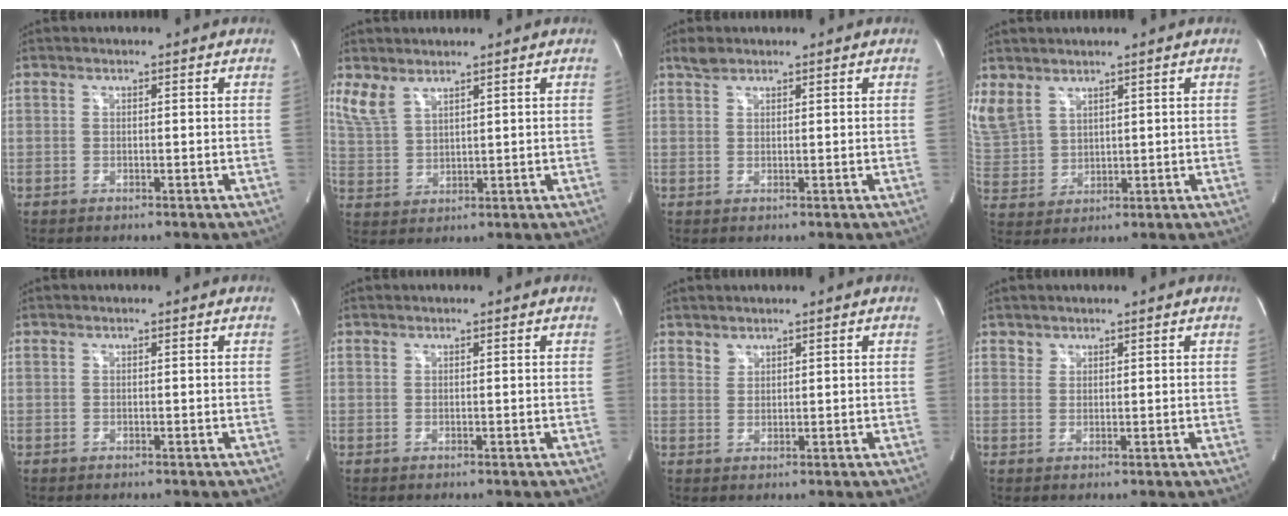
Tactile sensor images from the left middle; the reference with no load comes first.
{"total": 4.6, "force": [3.5, 1.8, 2.3], "torque": [-0.063, 0.008, 0.087]}
{"total": 1.7, "force": [1.5, 0.7, 0.6], "torque": [-0.016, 0.009, 0.030]}
{"total": 8.9, "force": [6.0, 5.7, 3.2], "torque": [-0.099, 0.009, 0.144]}
{"total": 0.0}
{"total": 0.0}
{"total": 1.4, "force": [1.3, 0.6, 0.1], "torque": [0.003, -0.001, 0.024]}
{"total": 1.1, "force": [0.9, 0.6, -0.1], "torque": [0.009, 0.000, 0.013]}